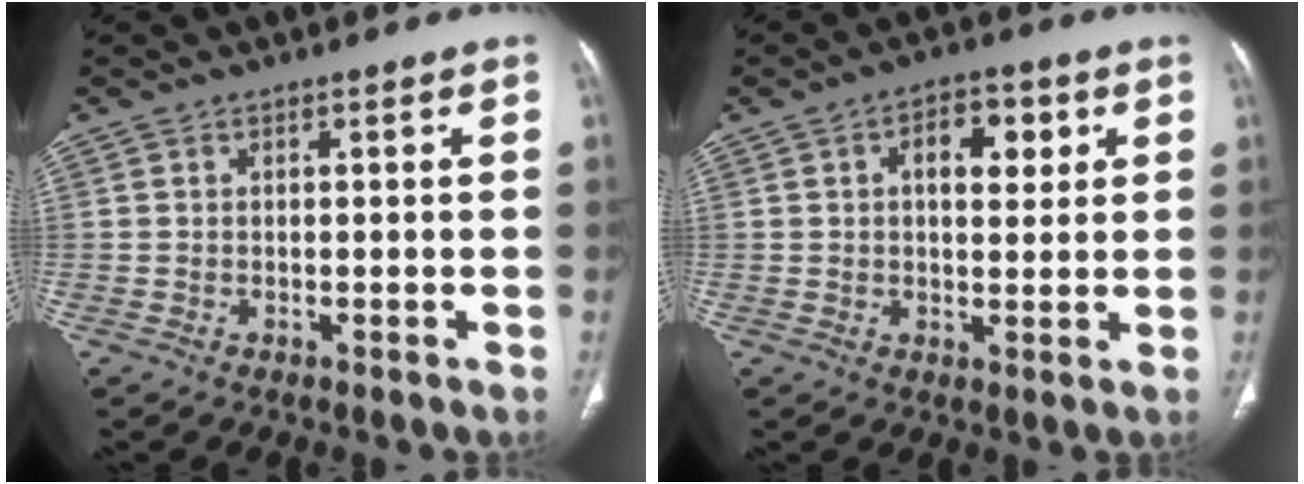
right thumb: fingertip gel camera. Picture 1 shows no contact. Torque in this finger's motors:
{"motor_torque": [-0.78, 0.45, 0.15, 0.20, 0.09]}